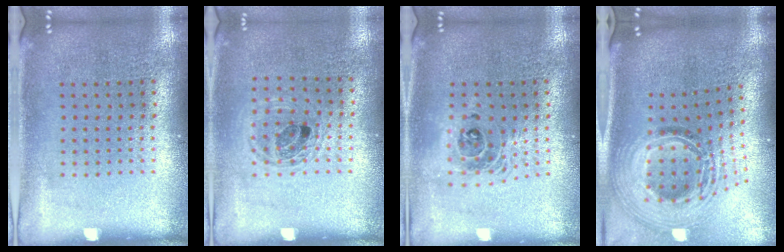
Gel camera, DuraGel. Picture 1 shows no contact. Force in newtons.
{"total": 1.0, "press": 0.9, "slide": 0.2}
{"total": 1.4, "press": 1.2, "slide": 0.7}
{"total": 2.4, "press": 1.8, "slide": 1.6}